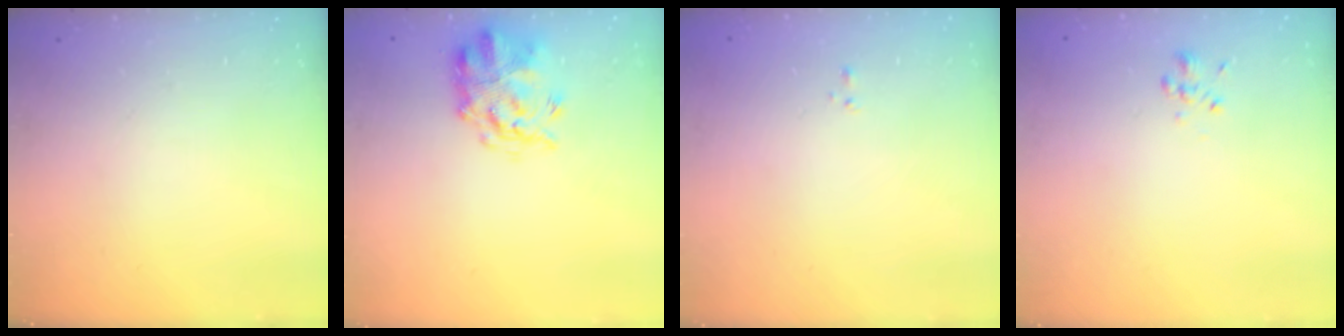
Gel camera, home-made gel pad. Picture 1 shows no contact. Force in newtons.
{"total": 4.6, "press": 4.5, "slide": 1.0}
{"total": 0.8, "press": 0.6, "slide": 0.5}
{"total": 2.8, "press": 2.4, "slide": 1.4}